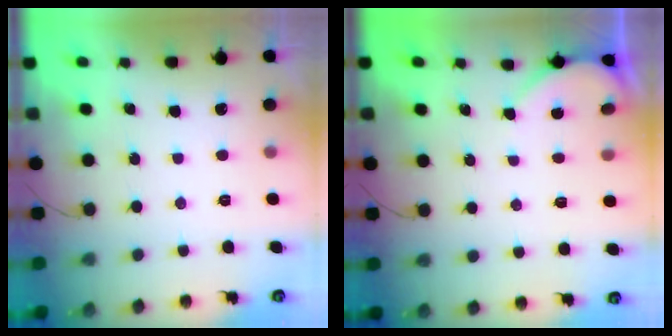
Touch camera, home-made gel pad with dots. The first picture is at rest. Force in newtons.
{"total": 2.2, "press": 2.2, "slide": 0.3}